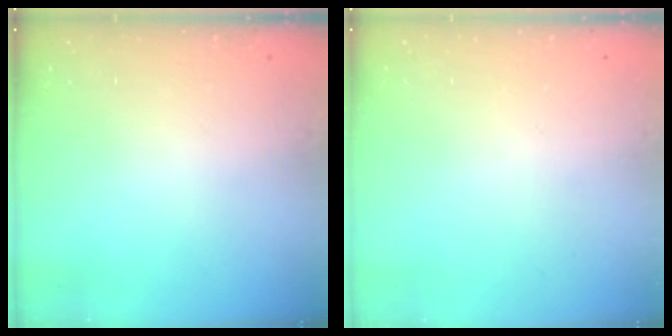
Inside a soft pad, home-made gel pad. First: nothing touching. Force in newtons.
{"total": 0.0}